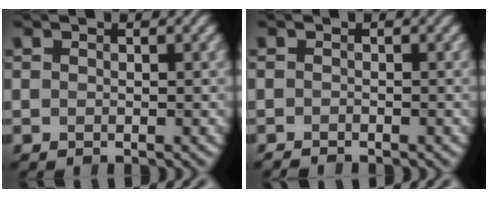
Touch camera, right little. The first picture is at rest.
{"total": 0.7, "force": [-0.7, 0.0, -0.1], "torque": [0.009, -0.008, -0.013]}